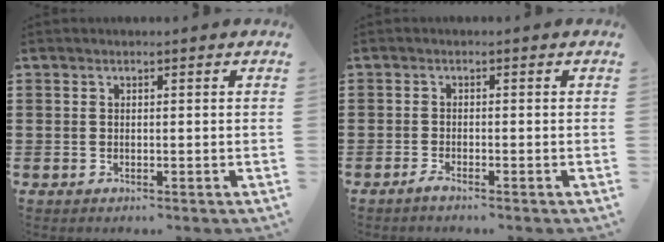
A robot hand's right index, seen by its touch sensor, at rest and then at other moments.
{"total": 1.3, "force": [-1.1, -0.1, 0.6], "torque": [-0.019, -0.010, -0.021]}